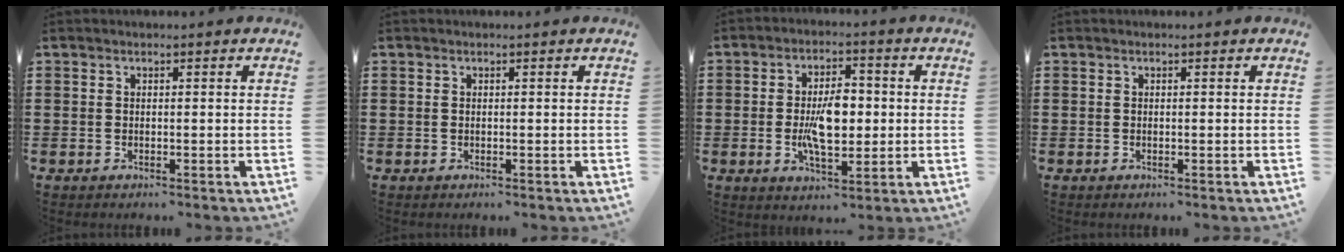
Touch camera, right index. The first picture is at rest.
{"total": 0.0}
{"total": 7.7, "force": [-0.5, 3.7, 6.7], "torque": [-0.126, -0.003, -0.019]}
{"total": 0.0}